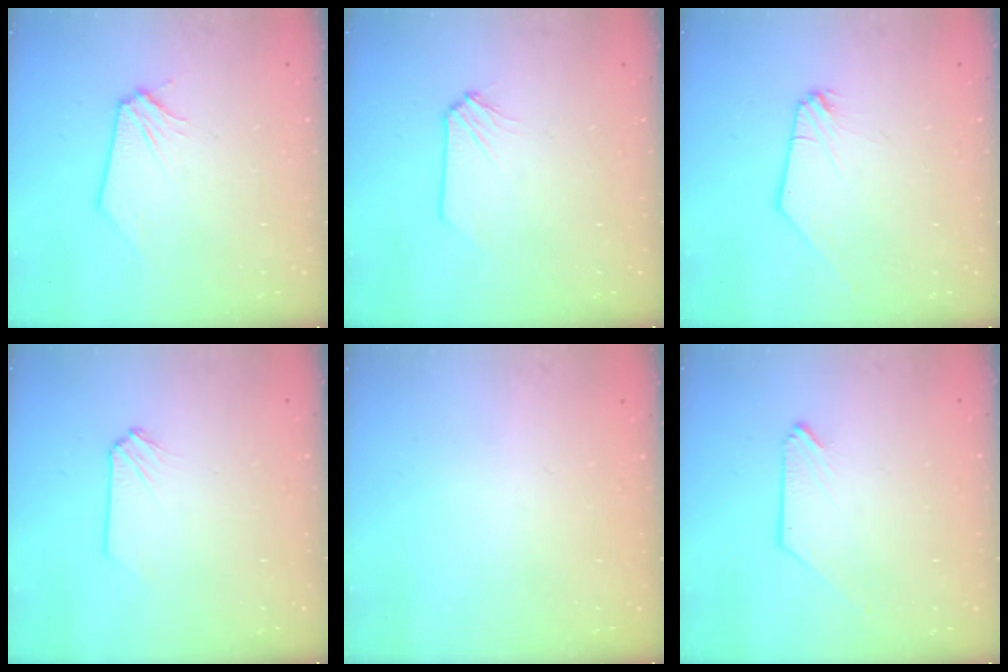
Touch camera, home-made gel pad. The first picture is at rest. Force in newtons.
{"total": 0.7, "press": 0.7, "slide": 0.1}
{"total": 0.6, "press": 0.6, "slide": 0.1}
{"total": 0.0}
{"total": 0.7, "press": 0.7, "slide": 0.1}
{"total": 0.0}